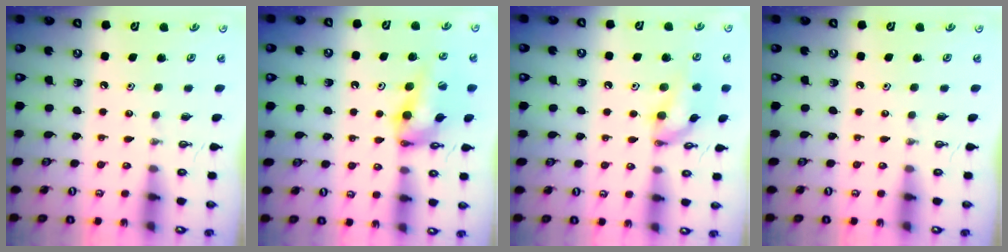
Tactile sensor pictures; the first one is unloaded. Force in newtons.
{"total": 12.3, "press": 11.7, "slide": 3.7}
{"total": 12.8, "press": 12.8, "slide": 0.6}
{"total": 0.0}